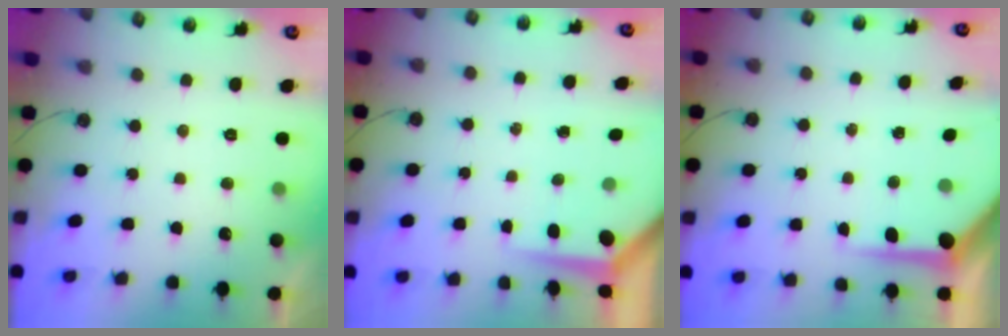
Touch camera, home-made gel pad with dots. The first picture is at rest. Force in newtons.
{"total": 3.7, "press": 3.6, "slide": 0.3}
{"total": 6.4, "press": 6.4, "slide": 0.4}